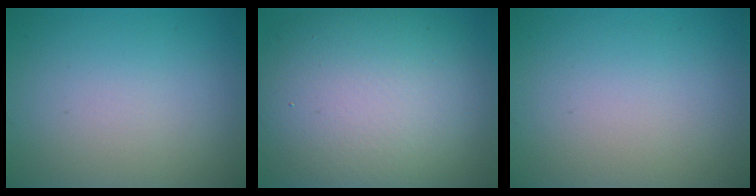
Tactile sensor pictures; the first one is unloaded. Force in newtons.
{"total": 13.5, "press": 13.5, "slide": 1.3}
{"total": 0.0}